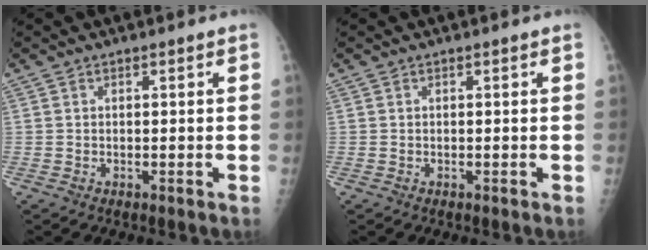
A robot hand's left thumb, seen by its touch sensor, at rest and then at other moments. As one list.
[{"total": 0.0}]